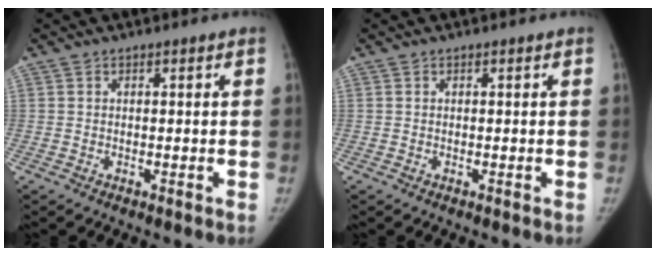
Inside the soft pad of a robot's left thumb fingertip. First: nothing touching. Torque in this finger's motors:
{"motor_torque": [0.00, 0.00, 0.42, -0.35, 0.01]}